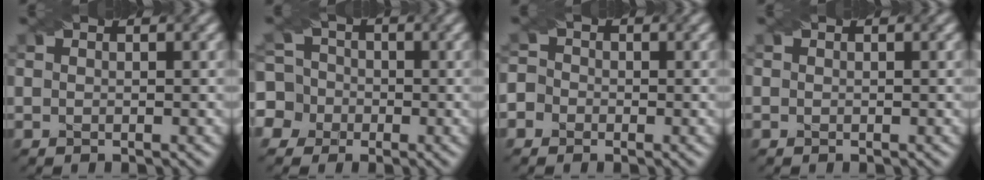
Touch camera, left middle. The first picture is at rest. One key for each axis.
{"total": 7.6, "fx": -2.5, "fy": 6.9, "fz": 1.8, "tx": -0.047, "ty": 0.005, "tz": -0.080}
{"total": 3.1, "fx": -1.3, "fy": 2.7, "fz": 0.6, "tx": 0.009, "ty": 0.017, "tz": -0.052}
{"total": 0.0}